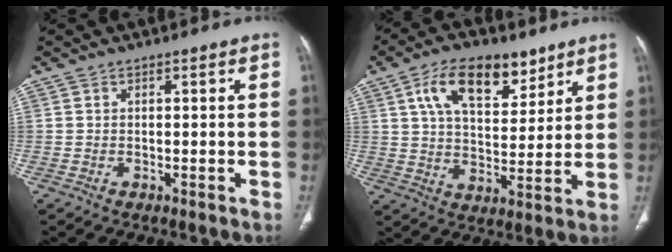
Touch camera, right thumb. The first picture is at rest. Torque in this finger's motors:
{"motor_torque": [-0.84, 1.09, 0.65, -0.02, 0.13]}